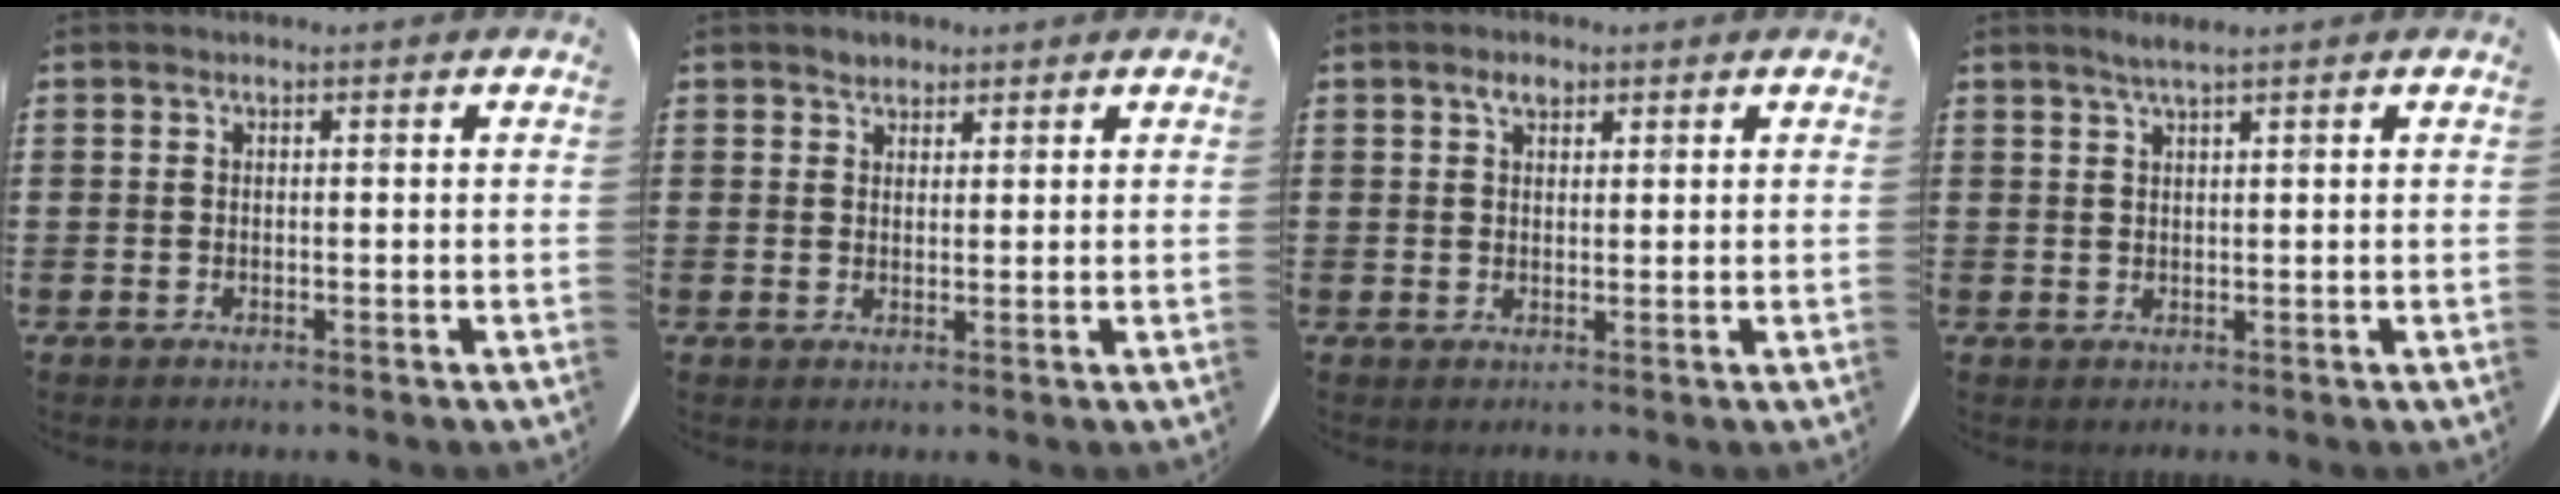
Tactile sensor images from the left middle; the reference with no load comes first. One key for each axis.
{"total": 1.7, "fx": 1.6, "fy": 0.7, "fz": 0.0, "tx": 0.005, "ty": 0.001, "tz": 0.029}
{"total": 2.2, "fx": 1.6, "fy": 1.2, "fz": 1.0, "tx": -0.006, "ty": -0.001, "tz": 0.025}
{"total": 1.8, "fx": 1.4, "fy": -0.1, "fz": 1.1, "tx": -0.021, "ty": 0.002, "tz": 0.024}